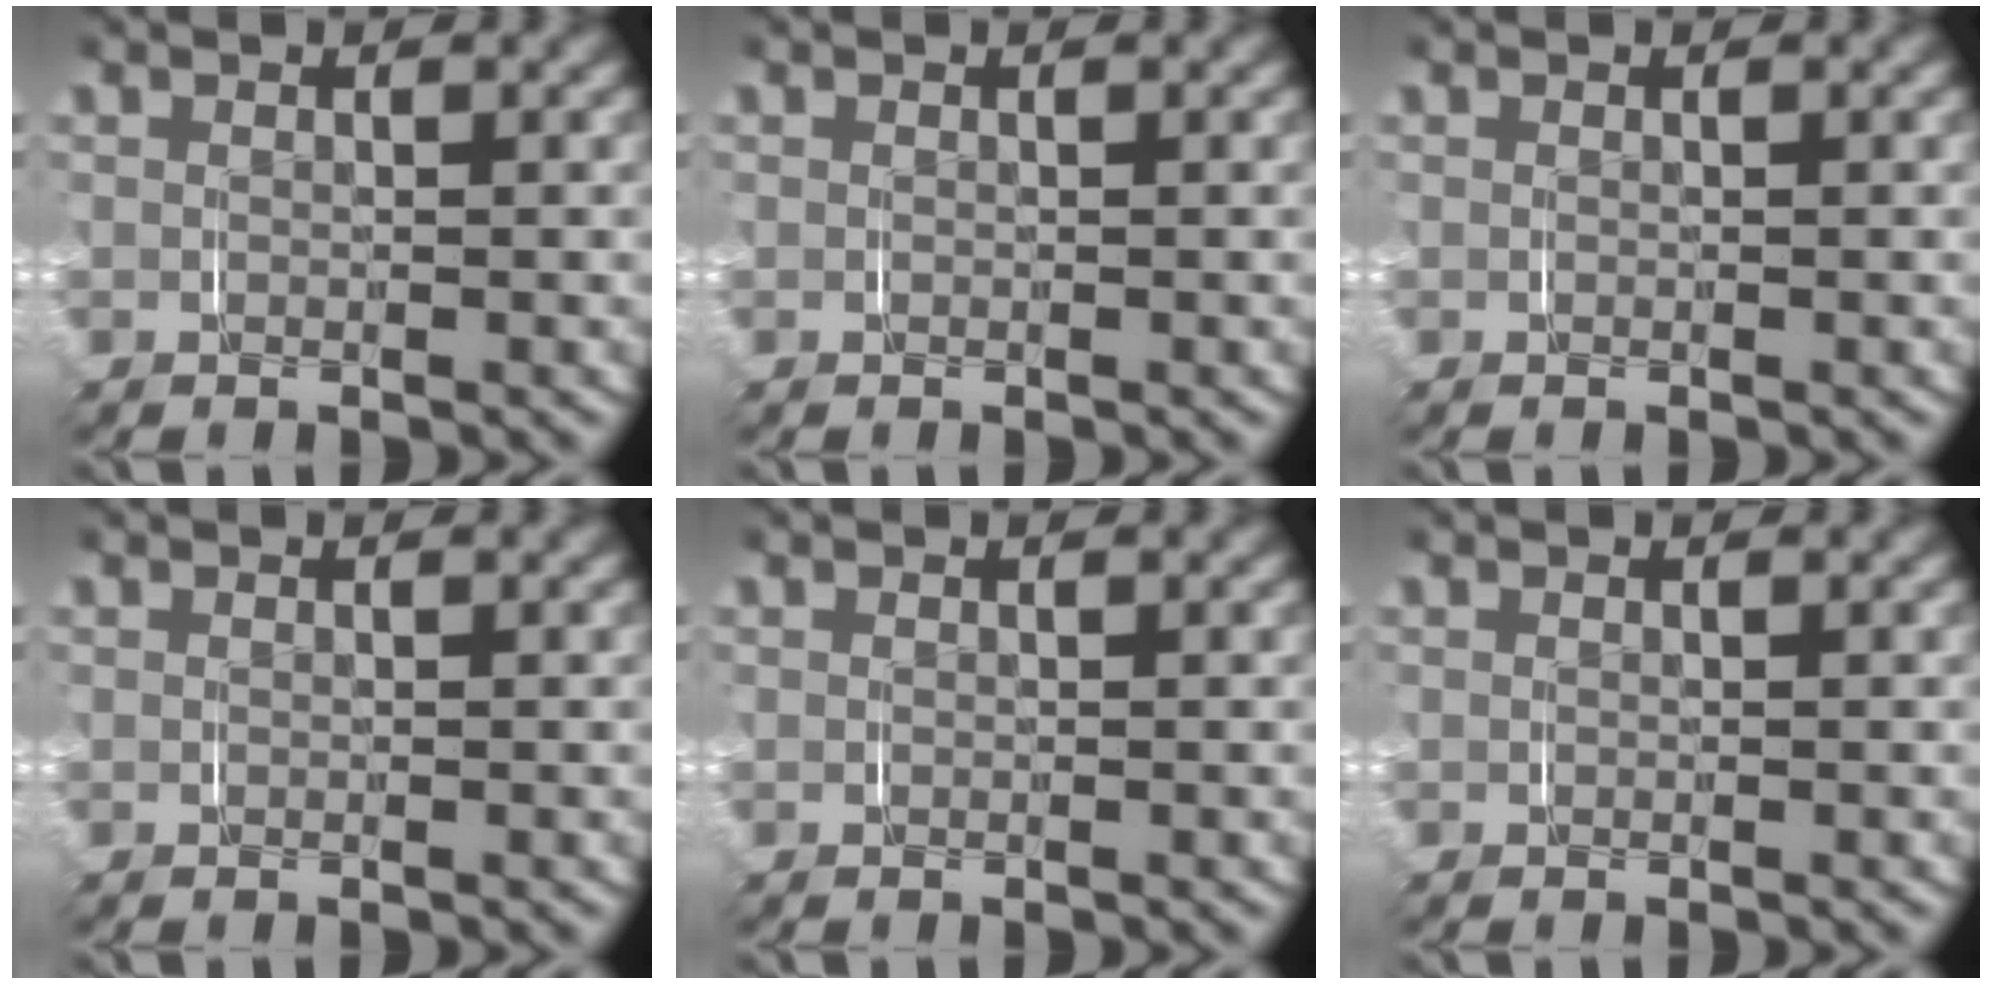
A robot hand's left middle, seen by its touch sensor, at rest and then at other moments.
{"total": 0.0}
{"total": 0.0}
{"total": 0.0}
{"total": 0.0}
{"total": 0.0}